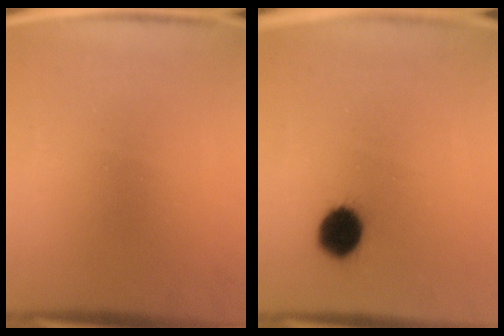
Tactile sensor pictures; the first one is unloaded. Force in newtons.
{"total": 8.3}